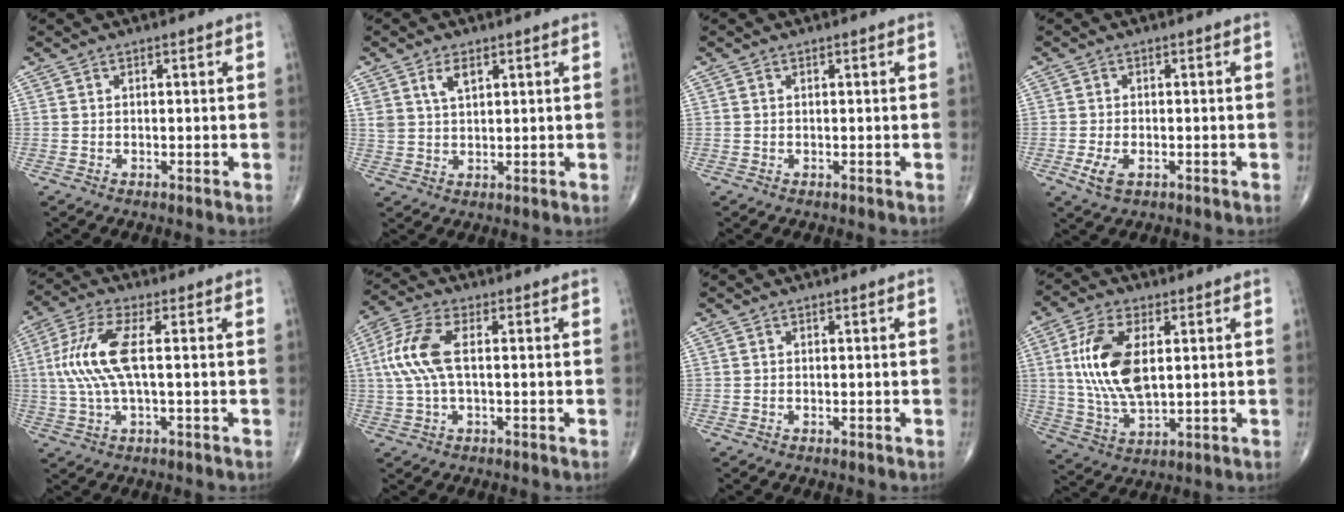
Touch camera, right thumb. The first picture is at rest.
{"total": 4.0, "force": [2.1, 2.1, 2.7], "torque": [-0.042, -0.008, 0.042]}
{"total": 0.0}
{"total": 3.6, "force": [-1.4, 1.9, 2.7], "torque": [-0.057, -0.002, -0.022]}
{"total": 10.3, "force": [0.9, 3.1, 9.8], "torque": [-0.245, 0.016, 0.016]}
{"total": 9.2, "force": [0.9, 3.9, 8.3], "torque": [-0.206, 0.019, 0.015]}
{"total": 0.0}
{"total": 13.8, "force": [2.5, 6.8, 11.8], "torque": [-0.236, -0.007, 0.052]}